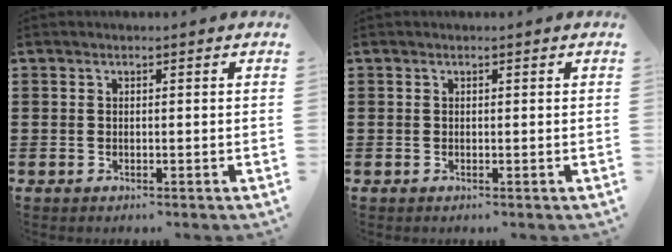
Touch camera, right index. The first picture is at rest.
{"total": 0.0}